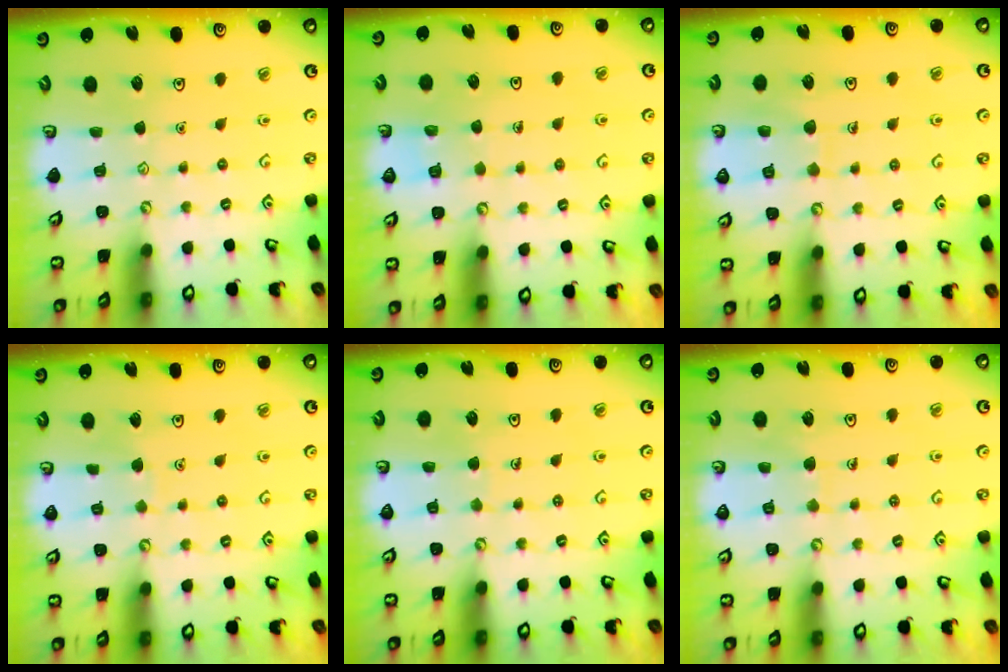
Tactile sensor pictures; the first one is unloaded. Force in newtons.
{"total": 2.7, "press": 2.7, "slide": 0.1}
{"total": 7.9, "press": 7.9, "slide": 0.6}
{"total": 3.1, "press": 3.1, "slide": 0.2}
{"total": 4.2, "press": 4.2, "slide": 0.3}
{"total": 5.9, "press": 5.9, "slide": 0.4}